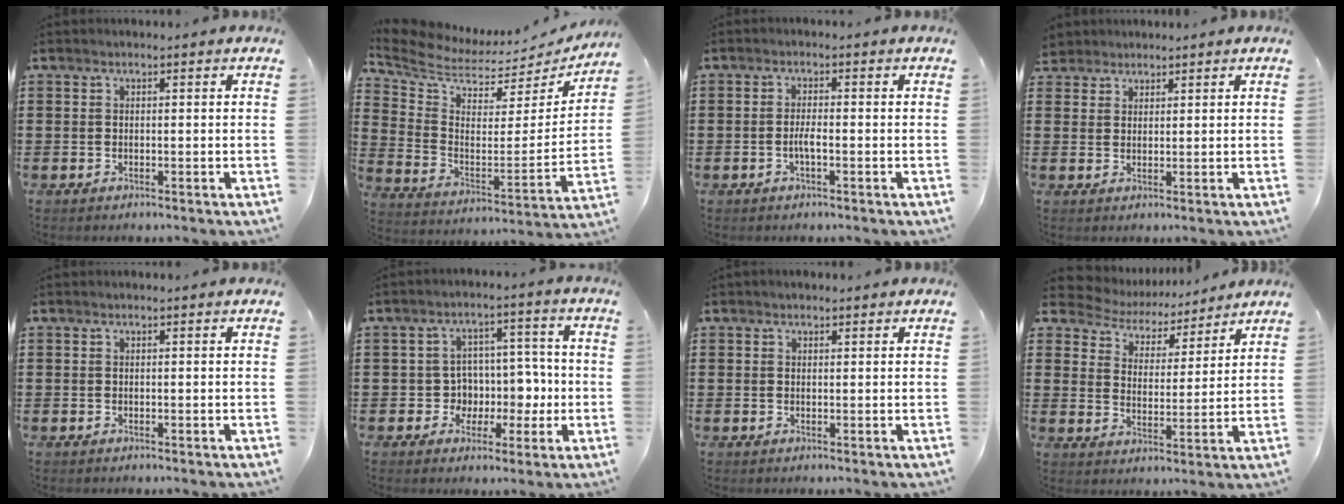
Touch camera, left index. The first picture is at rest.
{"total": 5.9, "force": [5.2, 2.1, 1.7], "torque": [-0.075, -0.055, 0.086]}
{"total": 2.1, "force": [-0.8, 0.4, 1.9], "torque": [-0.042, -0.002, -0.017]}
{"total": 2.5, "force": [2.2, 1.2, -0.2], "torque": [-0.007, 0.006, 0.042]}
{"total": 0.0}
{"total": 6.9, "force": [-0.7, 6.4, 2.4], "torque": [-0.053, 0.003, -0.009]}
{"total": 0.8, "force": [0.6, 0.4, 0.2], "torque": [-0.006, 0.003, 0.012]}
{"total": 5.2, "force": [5.0, 1.1, 0.2], "torque": [-0.038, -0.038, 0.085]}